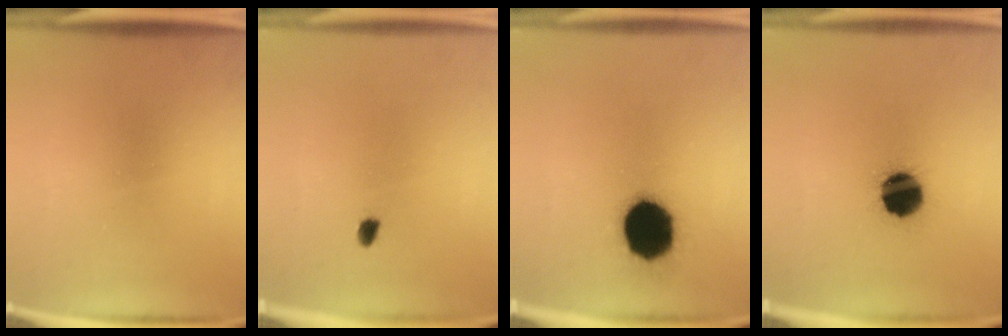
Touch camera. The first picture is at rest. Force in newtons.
{"total": 1.2}
{"total": 17.9}
{"total": 12.5}